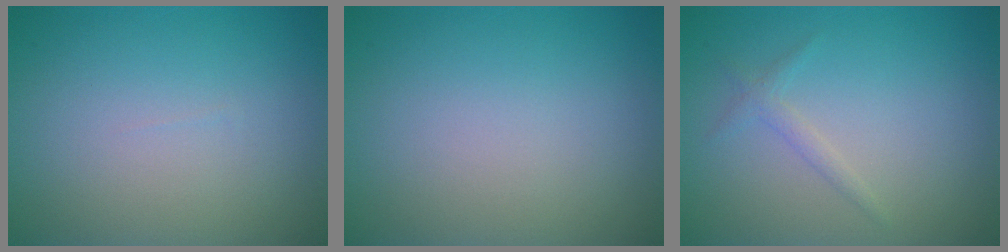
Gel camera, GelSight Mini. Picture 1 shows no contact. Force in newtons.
{"total": 0.0}
{"total": 1.1, "press": 1.1, "slide": 0.0}